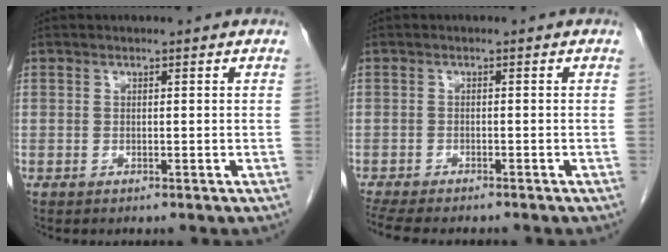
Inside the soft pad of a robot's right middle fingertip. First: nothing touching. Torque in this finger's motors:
{"motor_torque": [0.05, -0.03, 0.05, 0.04]}